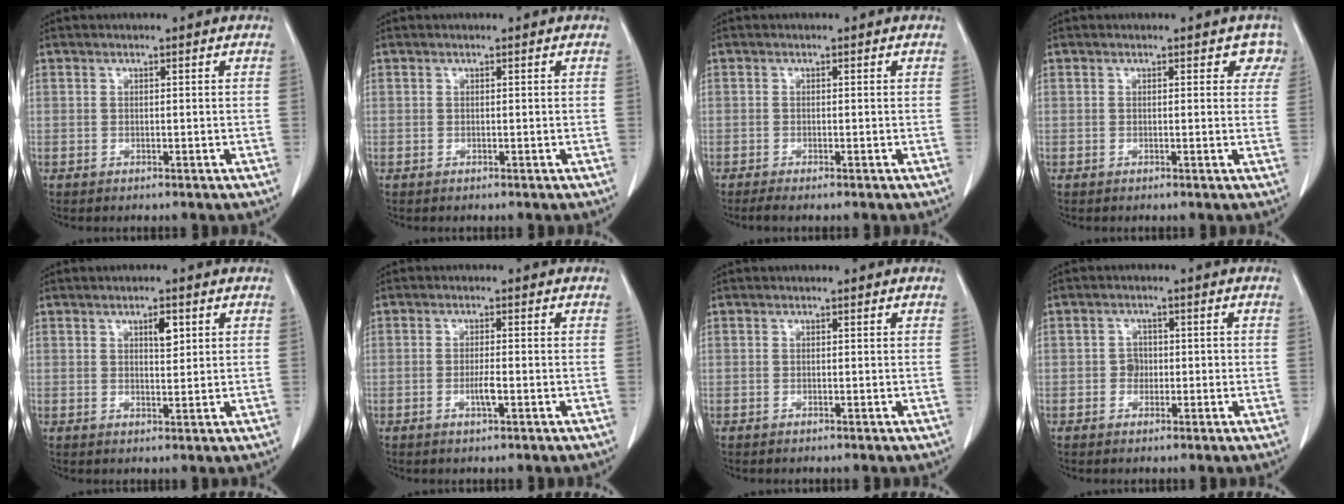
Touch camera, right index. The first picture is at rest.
{"total": 0.0}
{"total": 1.5, "force": [-1.2, -0.2, 0.9], "torque": [-0.017, -0.004, -0.022]}
{"total": 2.6, "force": [1.8, 1.6, 1.0], "torque": [0.012, -0.002, 0.002]}
{"total": 2.7, "force": [1.2, 0.9, 2.2], "torque": [-0.037, -0.002, 0.020]}
{"total": 2.2, "force": [-0.7, 0.2, 2.1], "torque": [-0.038, 0.000, -0.011]}
{"total": 0.0}
{"total": 2.0, "force": [-0.3, 1.8, 0.8], "torque": [-0.004, 0.010, -0.004]}